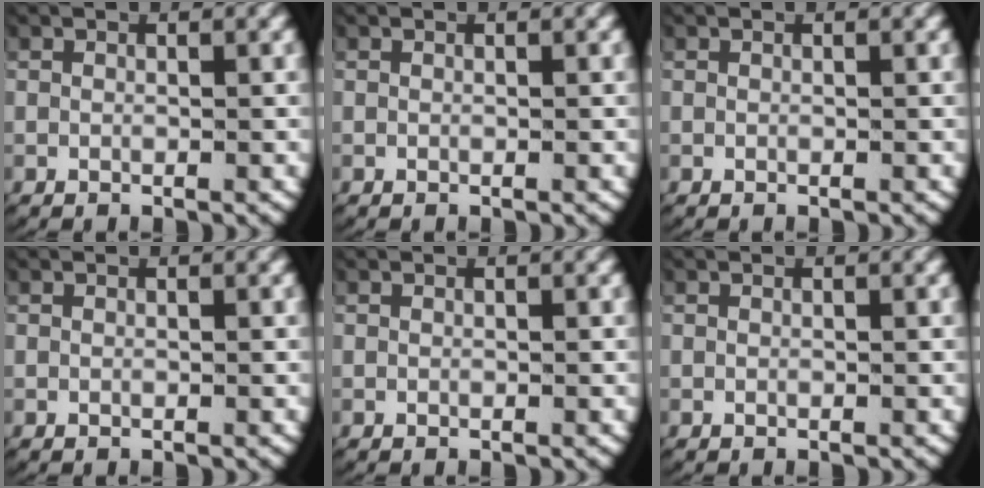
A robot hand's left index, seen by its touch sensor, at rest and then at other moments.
{"total": 0.0}
{"total": 0.0}
{"total": 0.0}
{"total": 0.0}
{"total": 0.0}